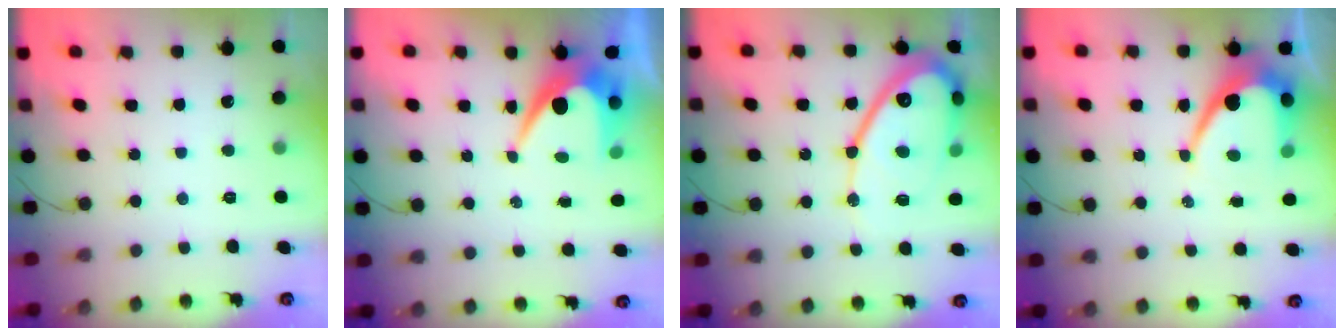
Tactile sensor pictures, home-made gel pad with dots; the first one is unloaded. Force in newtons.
{"total": 7.9, "press": 7.9, "slide": 0.6}
{"total": 19.2, "press": 19.1, "slide": 1.8}
{"total": 10.7, "press": 10.7, "slide": 0.9}